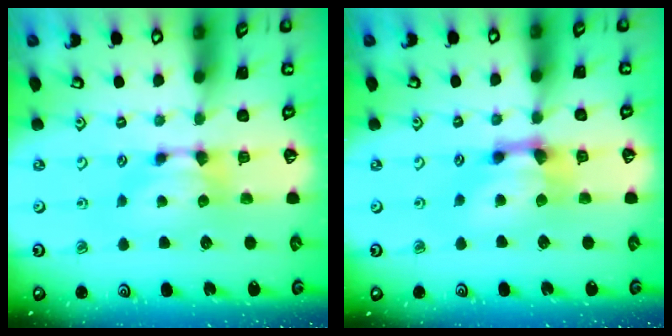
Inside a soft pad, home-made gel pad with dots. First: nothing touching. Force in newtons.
{"total": 2.4, "press": 1.6, "slide": 1.8}